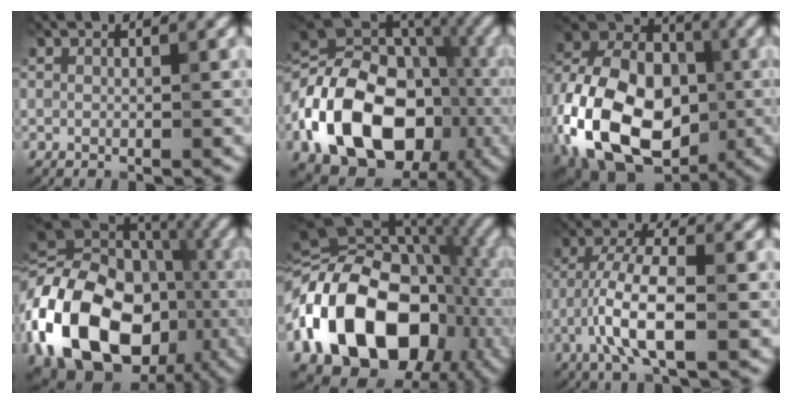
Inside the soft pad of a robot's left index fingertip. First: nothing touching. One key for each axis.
{"total": 16.5, "fx": -5.1, "fy": 11.7, "fz": 10.3, "tx": -0.189, "ty": -0.006, "tz": -0.099}
{"total": 18.9, "fx": -6.0, "fy": 12.9, "fz": 12.5, "tx": -0.245, "ty": -0.014, "tz": -0.100}
{"total": 19.8, "fx": -5.2, "fy": 14.7, "fz": 12.3, "tx": -0.259, "ty": 0.000, "tz": -0.094}
{"total": 18.7, "fx": -5.0, "fy": 13.2, "fz": 12.3, "tx": -0.245, "ty": 0.006, "tz": -0.098}
{"total": 5.7, "fx": -1.9, "fy": 1.5, "fz": 5.1, "tx": -0.105, "ty": 0.009, "tz": -0.041}